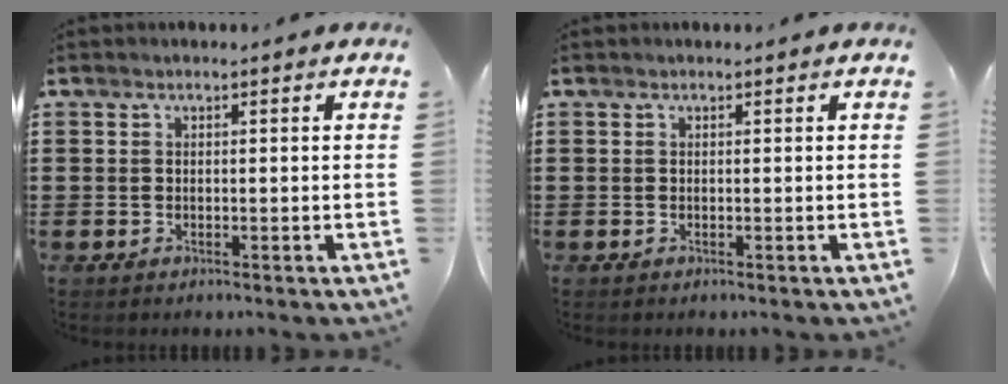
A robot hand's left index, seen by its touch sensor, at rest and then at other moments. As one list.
[{"total": 0.0}]